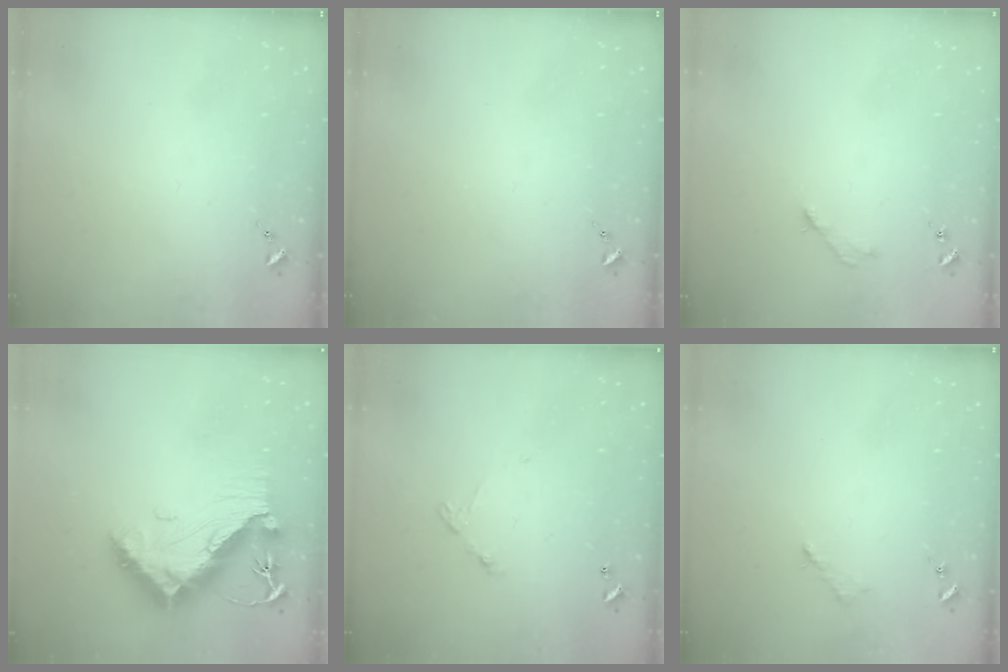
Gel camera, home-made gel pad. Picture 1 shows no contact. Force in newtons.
{"total": 0.0}
{"total": 2.8, "press": 2.8, "slide": 0.4}
{"total": 14.8, "press": 14.7, "slide": 1.3}
{"total": 4.5, "press": 4.5, "slide": 0.3}
{"total": 2.6, "press": 2.5, "slide": 0.3}